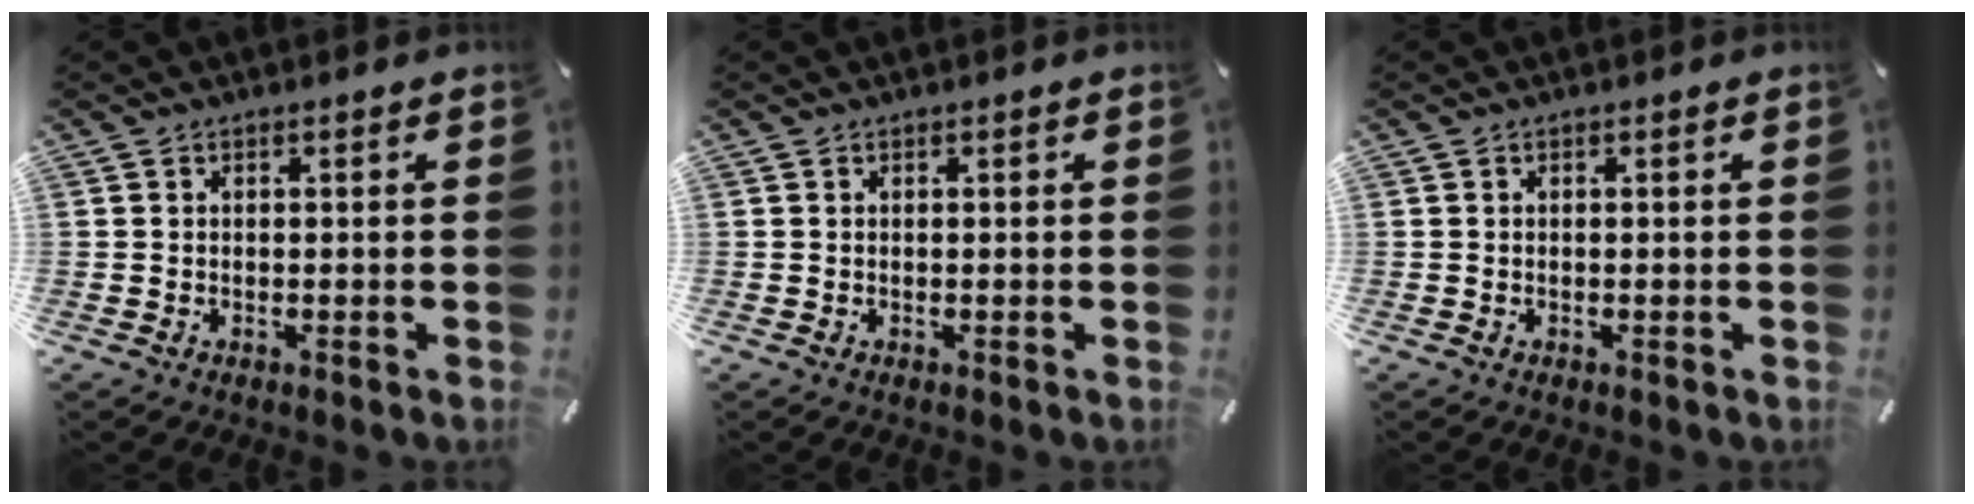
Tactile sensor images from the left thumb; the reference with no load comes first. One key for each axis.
{"total": 0.0}
{"total": 0.0}